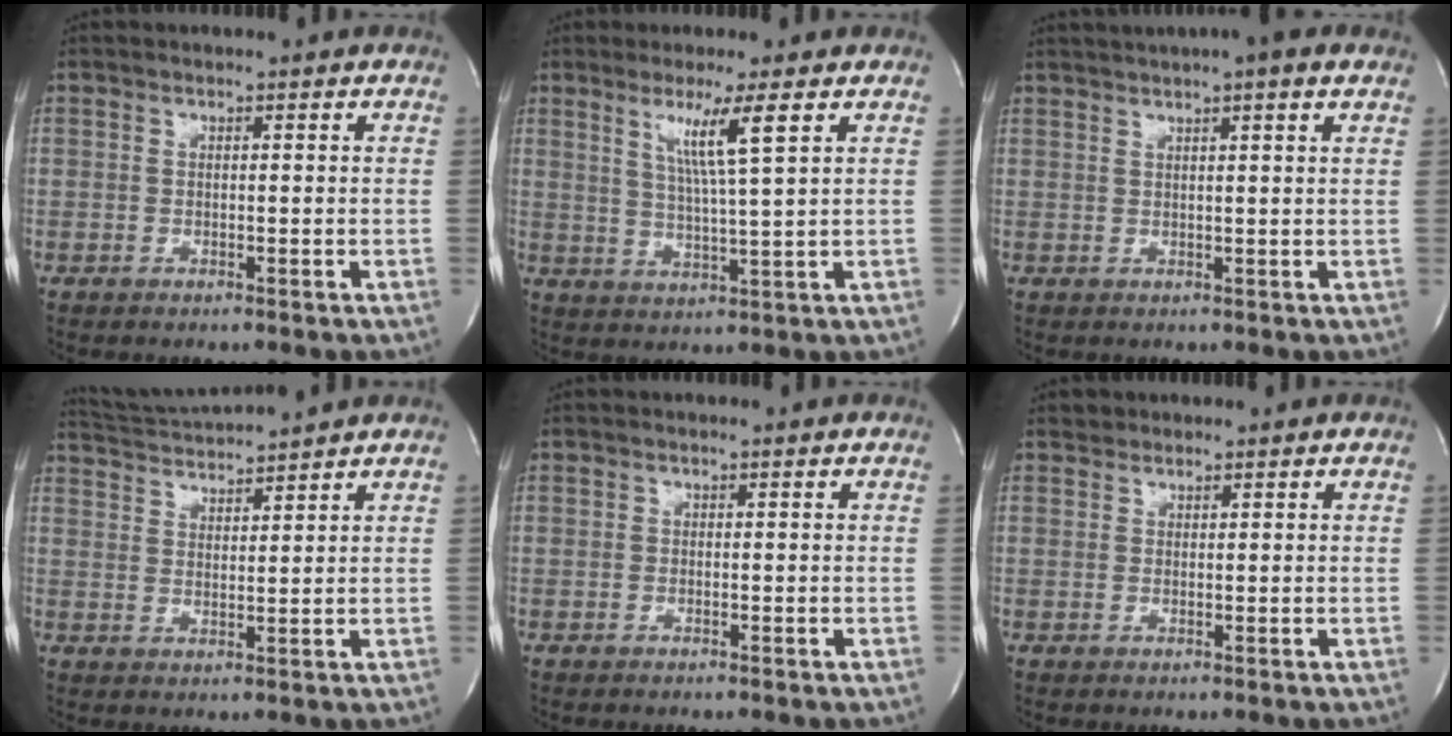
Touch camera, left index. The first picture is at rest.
{"total": 6.1, "force": [2.6, -1.2, 5.4], "torque": [-0.106, -0.017, 0.050]}
{"total": 7.8, "force": [5.6, 0.3, 5.4], "torque": [-0.090, 0.025, 0.070]}
{"total": 7.6, "force": [7.4, -1.1, 1.5], "torque": [-0.040, 0.015, 0.131]}
{"total": 0.0}
{"total": 0.9, "force": [0.5, 0.7, -0.4], "torque": [0.007, -0.001, 0.004]}